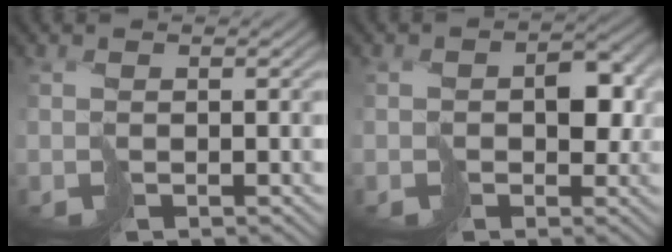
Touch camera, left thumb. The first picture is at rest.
{"total": 4.6, "force": [0.0, 3.5, 3.0], "torque": [-0.032, 0.002, 0.008]}